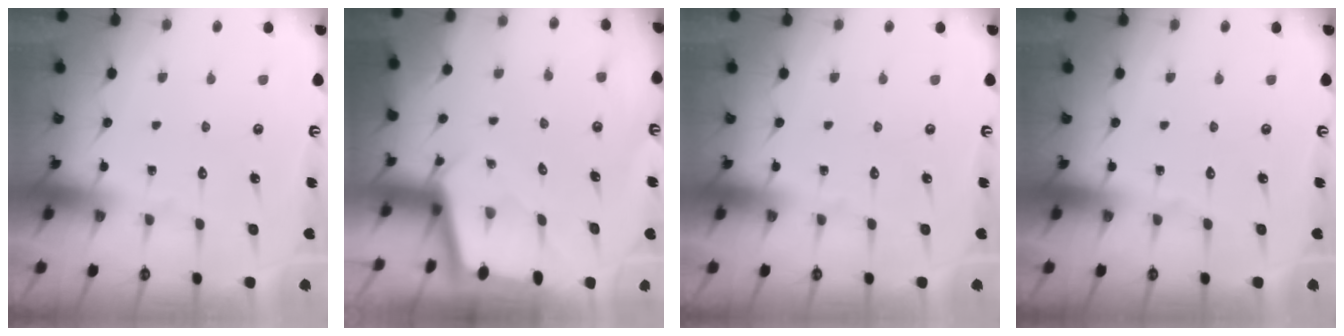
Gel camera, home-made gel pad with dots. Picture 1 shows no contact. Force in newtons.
{"total": 2.2, "press": 2.2, "slide": 0.1}
{"total": 0.0}
{"total": 0.0}